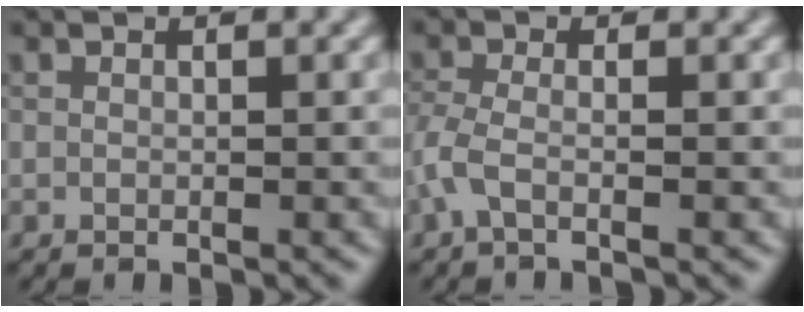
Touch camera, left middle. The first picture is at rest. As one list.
[{"total": 2.3, "force": [-1.1, 0.7, 1.9], "torque": [-0.049, -0.004, -0.034]}]